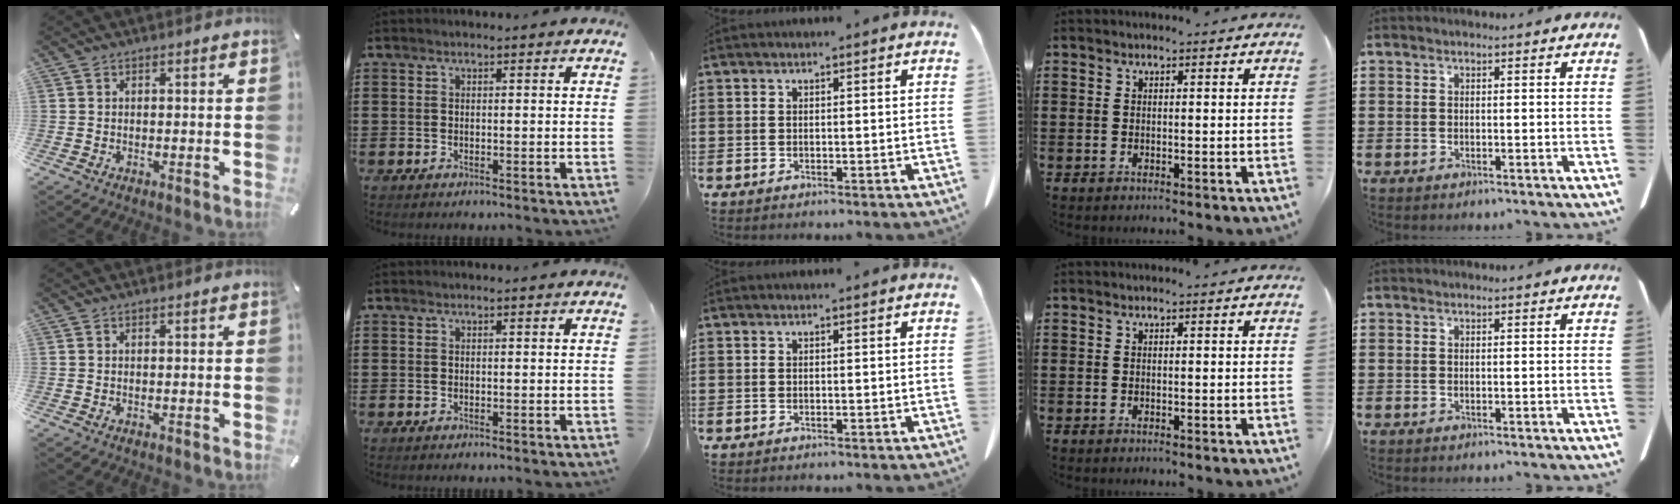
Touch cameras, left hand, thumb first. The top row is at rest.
{}